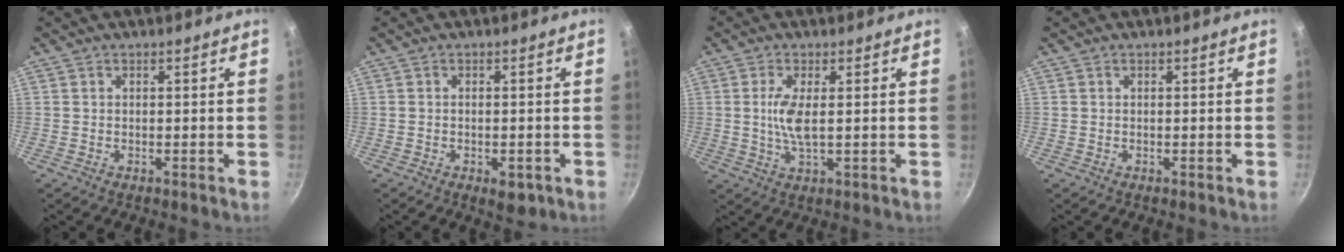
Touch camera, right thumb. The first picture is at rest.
{"total": 3.8, "force": [-1.6, 1.9, 2.8], "torque": [-0.031, 0.002, -0.017]}
{"total": 5.5, "force": [0.6, 1.6, 5.2], "torque": [-0.115, -0.003, 0.012]}
{"total": 0.0}